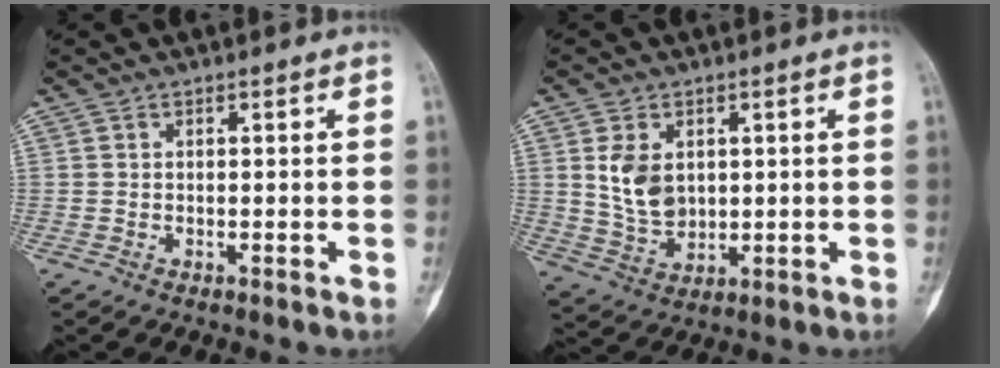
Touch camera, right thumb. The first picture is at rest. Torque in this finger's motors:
{"motor_torque": [-0.47, 0.91, 0.67, 0.02, 0.07]}